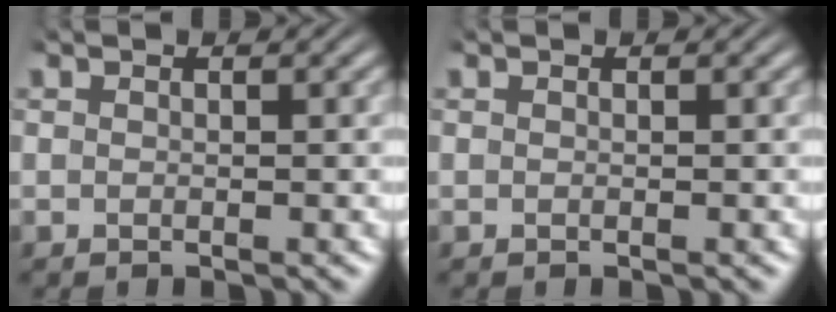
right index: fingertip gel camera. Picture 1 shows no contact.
{"total": 0.0}